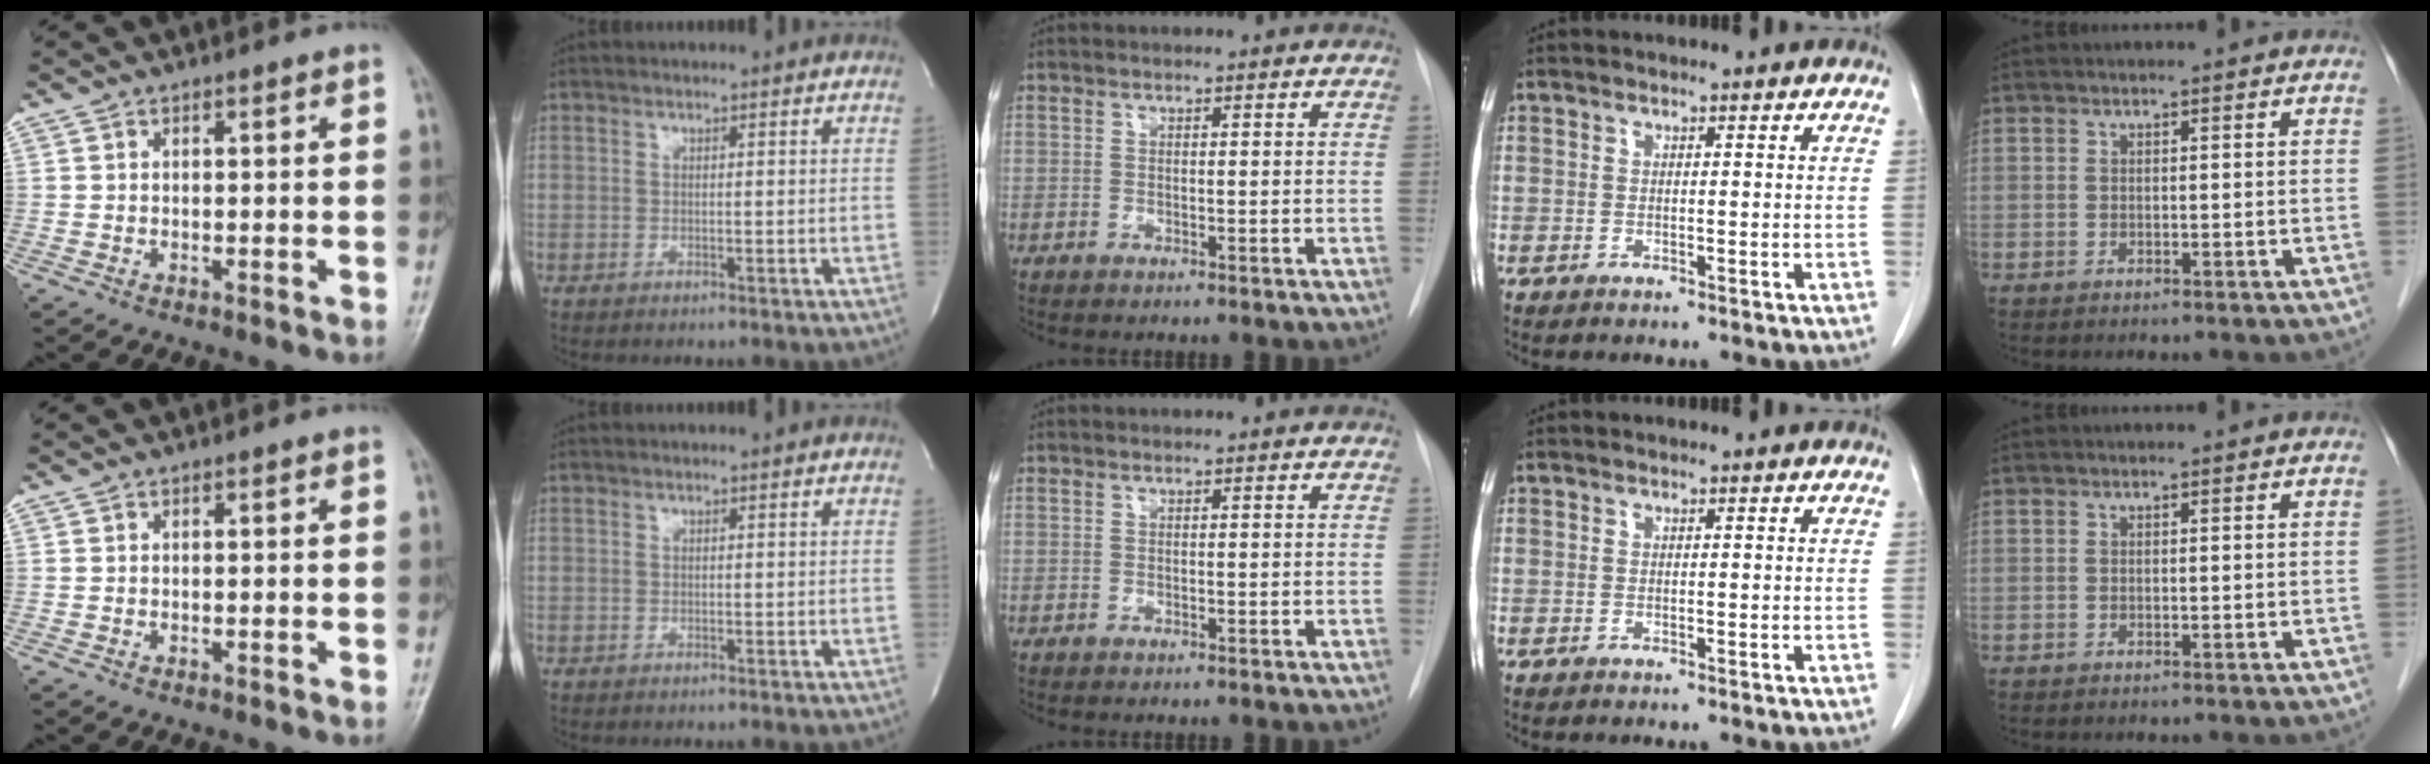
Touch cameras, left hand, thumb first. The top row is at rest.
{}